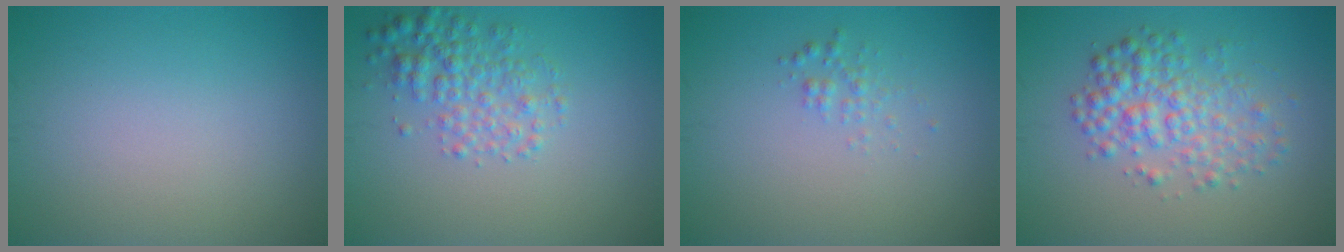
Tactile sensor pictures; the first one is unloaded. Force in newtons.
{"total": 3.3, "press": 3.3, "slide": 0.1}
{"total": 1.0, "press": 1.0, "slide": 0.0}
{"total": 4.3, "press": 4.3, "slide": 0.1}